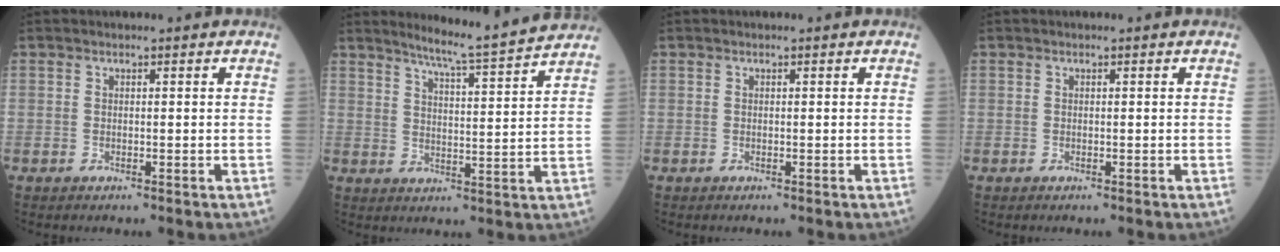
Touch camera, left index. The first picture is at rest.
{"total": 10.5, "force": [9.8, -1.5, 3.6], "torque": [-0.069, -0.014, 0.137]}
{"total": 0.0}
{"total": 0.0}